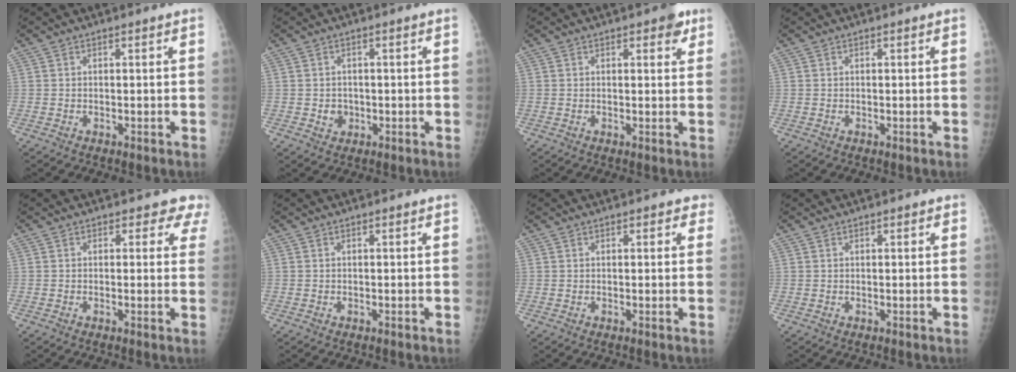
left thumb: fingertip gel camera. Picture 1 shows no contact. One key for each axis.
{"total": 2.2, "fx": -0.4, "fy": 2.0, "fz": 0.8, "tx": -0.003, "ty": 0.004, "tz": -0.002}
{"total": 3.2, "fx": 1.8, "fy": 1.4, "fz": 2.3, "tx": -0.014, "ty": -0.004, "tz": 0.016}
{"total": 0.0}
{"total": 3.6, "fx": 2.8, "fy": 2.1, "fz": 0.8, "tx": 0.027, "ty": -0.012, "tz": 0.013}
{"total": 0.0}
{"total": 1.8, "fx": 1.1, "fy": 1.1, "fz": 0.9, "tx": 0.012, "ty": -0.002, "tz": 0.008}
{"total": 0.8, "fx": 0.5, "fy": 0.4, "fz": 0.5, "tx": 0.000, "ty": -0.002, "tz": 0.005}